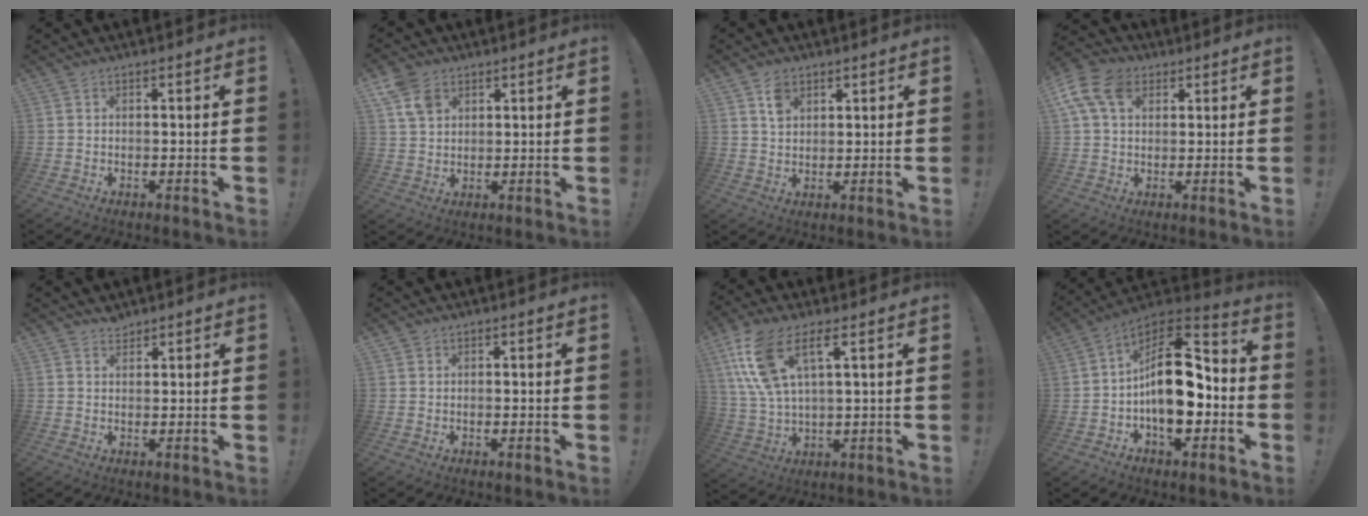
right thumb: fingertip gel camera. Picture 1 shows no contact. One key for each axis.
{"total": 7.9, "fx": 4.2, "fy": 5.6, "fz": 3.7, "tx": -0.062, "ty": -0.008, "tz": 0.084}
{"total": 4.7, "fx": 2.6, "fy": 3.3, "fz": 2.2, "tx": -0.023, "ty": -0.010, "tz": 0.046}
{"total": 11.8, "fx": 4.4, "fy": 8.2, "fz": 7.1, "tx": -0.134, "ty": -0.006, "tz": 0.085}
{"total": 2.4, "fx": 2.1, "fy": 1.0, "fz": 0.2, "tx": 0.004, "ty": -0.013, "tz": 0.038}
{"total": 0.9, "fx": 0.5, "fy": 0.7, "fz": -0.1, "tx": 0.009, "ty": -0.002, "tz": 0.009}
{"total": 13.8, "fx": 6.3, "fy": 5.5, "fz": 11.0, "tx": -0.225, "ty": -0.006, "tz": 0.114}
{"total": 18.5, "fx": -1.4, "fy": 10.5, "fz": 15.2, "tx": -0.241, "ty": 0.011, "tz": -0.018}